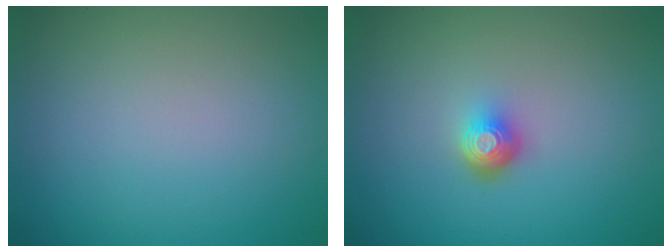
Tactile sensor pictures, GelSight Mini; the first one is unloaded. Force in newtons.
{"total": 2.0, "press": 1.4, "slide": 1.4}